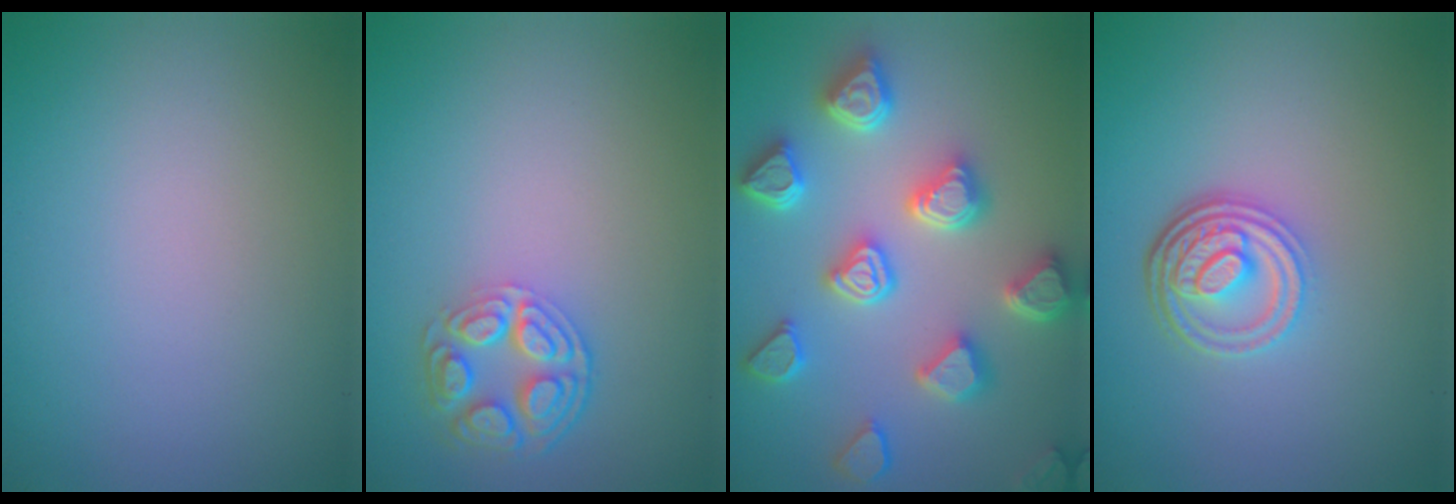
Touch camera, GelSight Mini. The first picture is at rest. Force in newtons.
{"total": 4.3, "press": 3.4, "slide": 2.7}
{"total": 6.6, "press": 6.0, "slide": 2.7}
{"total": 4.5, "press": 3.3, "slide": 3.1}